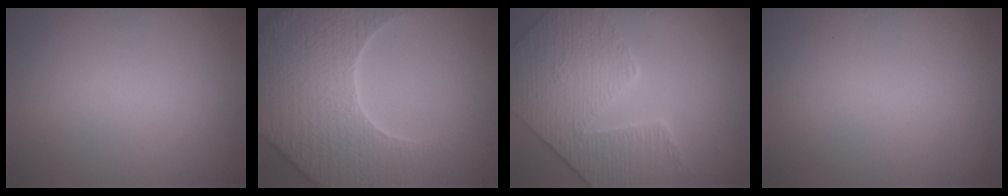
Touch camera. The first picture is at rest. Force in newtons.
{"total": 7.8, "press": 7.5, "slide": 2.0}
{"total": 4.8, "press": 4.7, "slide": 0.8}
{"total": 0.0}